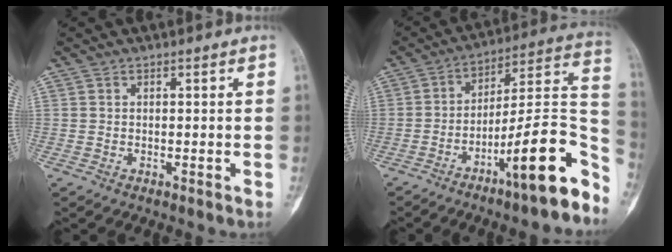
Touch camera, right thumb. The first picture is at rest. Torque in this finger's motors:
{"motor_torque": [1.67, -0.02, 1.31, -1.30, 0.43]}